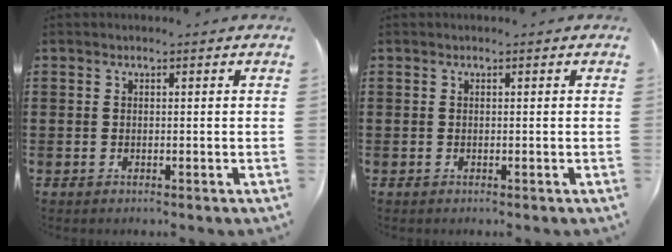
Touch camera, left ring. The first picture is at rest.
{"total": 0.0}